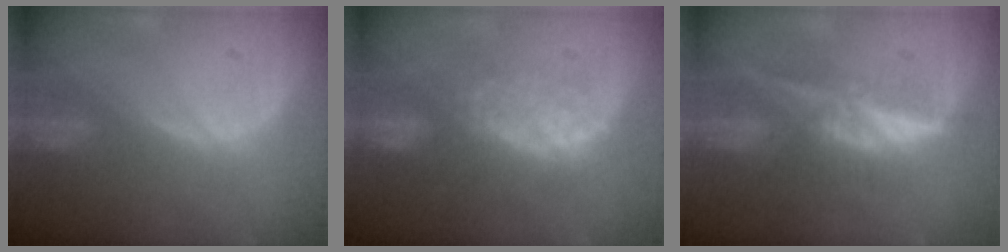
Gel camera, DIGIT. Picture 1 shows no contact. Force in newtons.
{"total": 7.8, "press": 7.5, "slide": 2.0}
{"total": 5.8, "press": 5.5, "slide": 2.0}